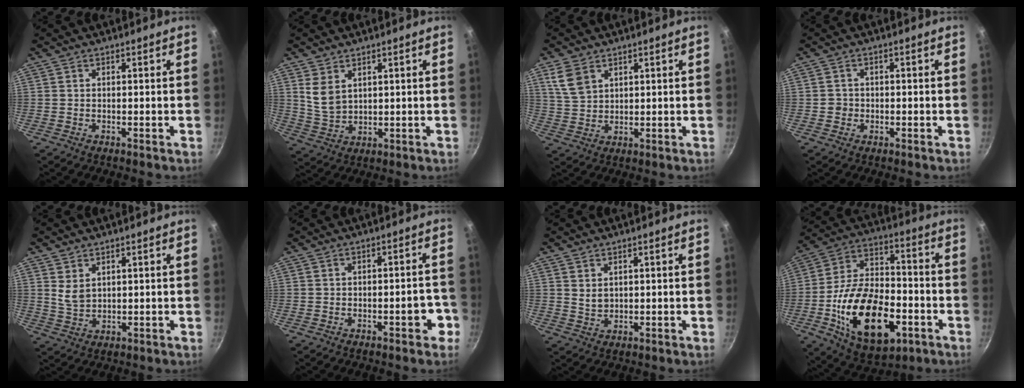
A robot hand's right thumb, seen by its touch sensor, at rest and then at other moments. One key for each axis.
{"total": 5.4, "fx": 2.5, "fy": 3.4, "fz": 3.4, "tx": -0.057, "ty": -0.024, "tz": 0.058}
{"total": 6.1, "fx": 3.2, "fy": 4.1, "fz": 3.2, "tx": -0.051, "ty": -0.008, "tz": 0.071}
{"total": 1.7, "fx": -0.5, "fy": 1.6, "fz": 0.2, "tx": 0.005, "ty": 0.004, "tz": -0.008}
{"total": 3.7, "fx": 1.8, "fy": 2.2, "fz": 2.3, "tx": -0.039, "ty": -0.015, "tz": 0.041}
{"total": 4.2, "fx": -2.1, "fy": 1.9, "fz": 3.1, "tx": -0.015, "ty": 0.027, "tz": -0.025}
{"total": 2.4, "fx": 1.1, "fy": 1.6, "fz": 1.3, "tx": -0.019, "ty": -0.007, "tz": 0.026}
{"total": 23.8, "fx": -7.4, "fy": 13.7, "fz": 18.0, "tx": -0.291, "ty": 0.036, "tz": -0.118}